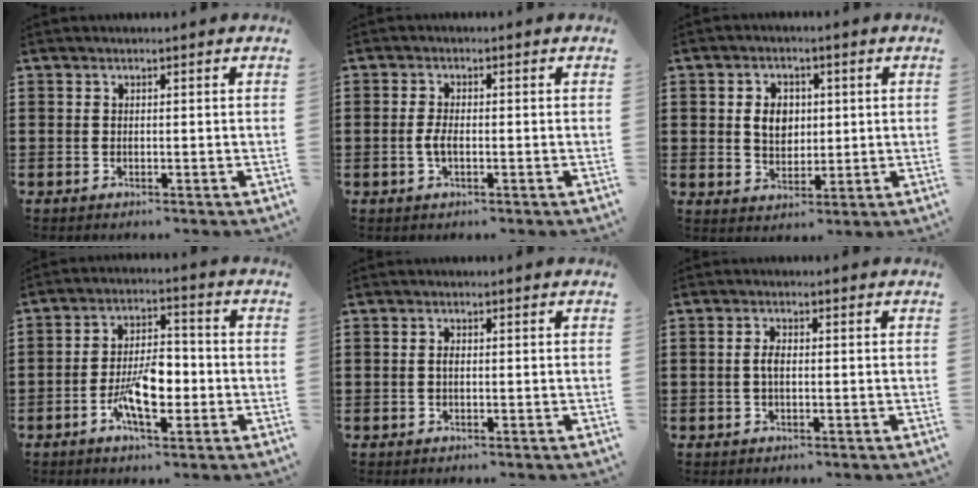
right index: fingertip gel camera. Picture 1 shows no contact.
{"total": 3.6, "force": [-1.0, 1.3, 3.2], "torque": [-0.078, -0.003, -0.024]}
{"total": 4.8, "force": [0.7, 3.6, 3.2], "torque": [-0.065, 0.010, 0.009]}
{"total": 8.4, "force": [-2.7, 3.8, 7.0], "torque": [-0.141, 0.002, -0.049]}
{"total": 1.1, "force": [-0.1, 0.4, 1.0], "torque": [-0.020, -0.001, -0.003]}
{"total": 2.2, "force": [-0.2, 0.8, 2.0], "torque": [-0.046, -0.002, -0.007]}